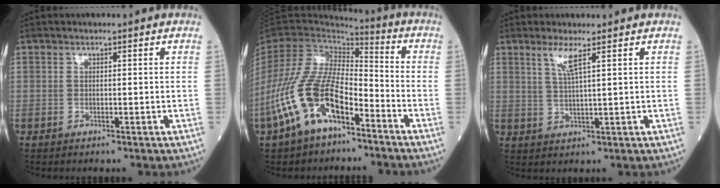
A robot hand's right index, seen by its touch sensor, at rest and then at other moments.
{"total": 14.5, "force": [-7.6, 6.3, 10.6], "torque": [-0.229, 0.010, -0.144]}
{"total": 3.4, "force": [2.0, -0.4, 2.8], "torque": [-0.061, -0.005, 0.043]}